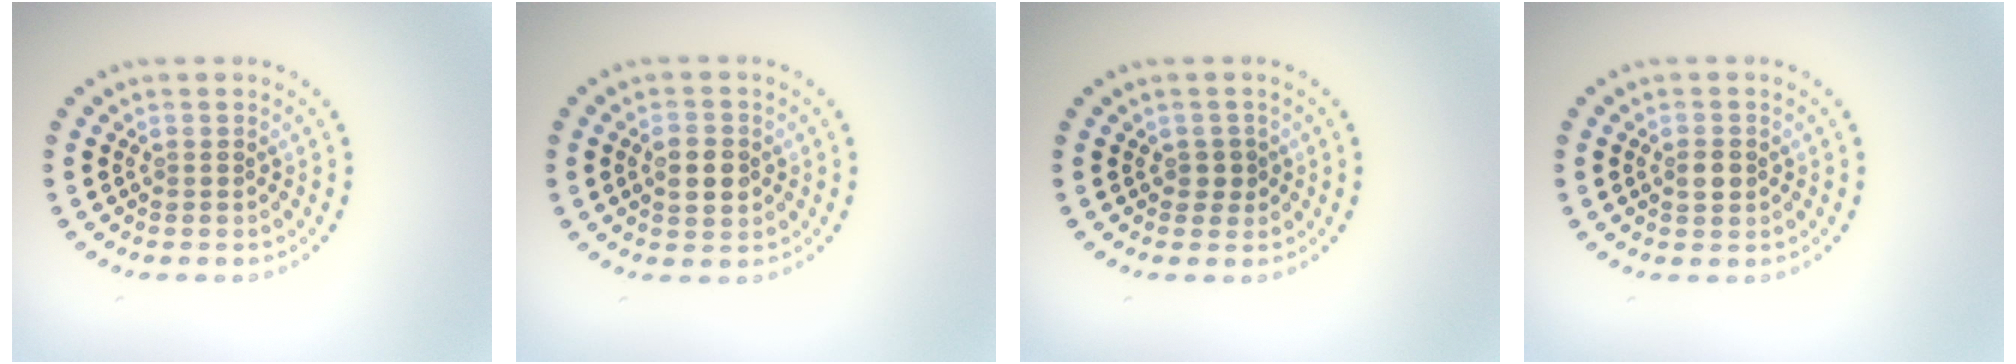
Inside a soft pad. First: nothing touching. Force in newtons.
{"total": 2.8, "press": 2.8, "slide": 0.1}
{"total": 1.2, "press": 1.1, "slide": 0.4}
{"total": 1.6, "press": 1.5, "slide": 0.3}